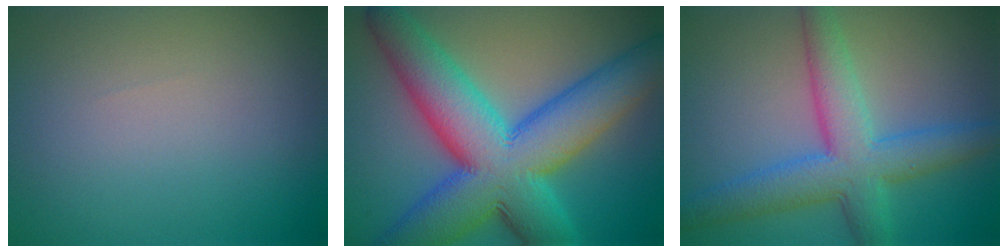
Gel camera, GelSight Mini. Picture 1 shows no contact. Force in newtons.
{"total": 13.8, "press": 13.8, "slide": 0.2}
{"total": 6.7, "press": 6.7, "slide": 0.1}